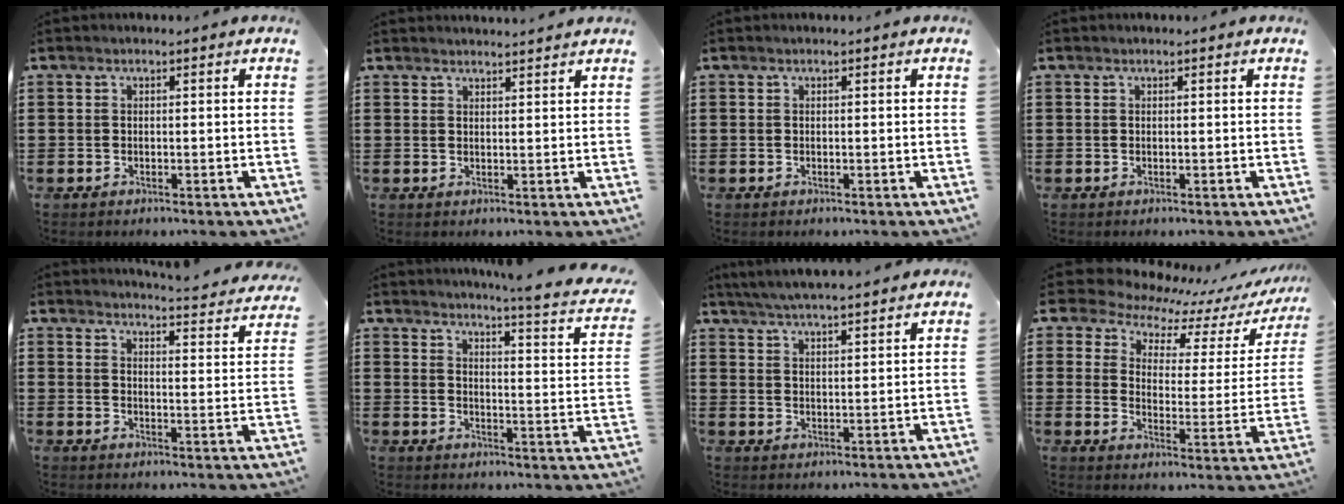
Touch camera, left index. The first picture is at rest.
{"total": 1.6, "force": [1.6, -0.1, 0.0], "torque": [-0.005, 0.000, 0.032]}
{"total": 0.0}
{"total": 0.0}
{"total": 3.7, "force": [3.6, -0.4, 0.8], "torque": [-0.018, -0.037, 0.055]}
{"total": 4.6, "force": [3.9, -0.9, 2.3], "torque": [-0.048, -0.042, 0.055]}
{"total": 4.8, "force": [4.6, -0.3, 1.3], "torque": [-0.040, -0.020, 0.081]}
{"total": 6.9, "force": [6.4, 2.2, 1.2], "torque": [-0.048, -0.051, 0.108]}